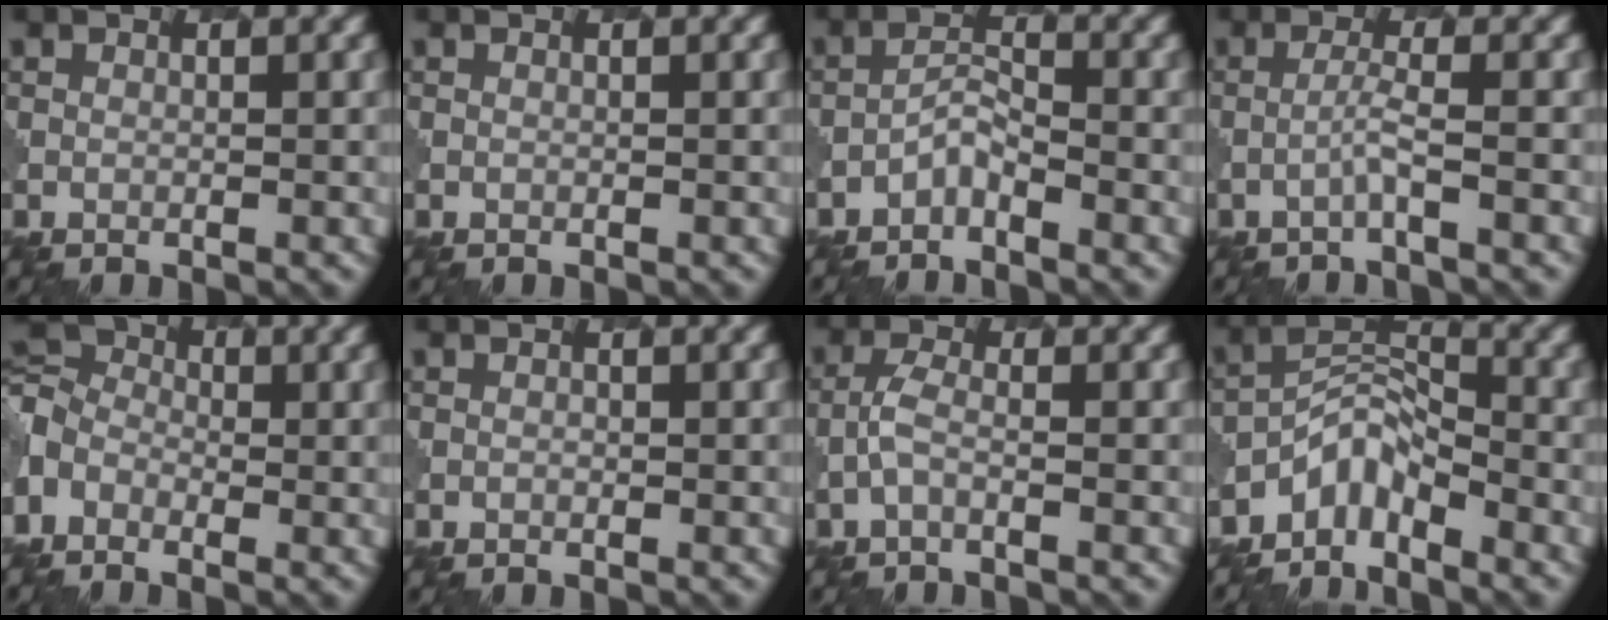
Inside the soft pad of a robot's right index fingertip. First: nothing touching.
{"total": 0.0}
{"total": 1.5, "force": [-1.3, 0.4, 0.8], "torque": [-0.018, 0.007, -0.028]}
{"total": 1.5, "force": [-0.6, -0.2, 1.3], "torque": [-0.024, 0.008, -0.021]}
{"total": 4.5, "force": [-1.9, 3.3, 2.5], "torque": [-0.057, 0.003, -0.057]}
{"total": 0.0}
{"total": 1.5, "force": [-0.7, 0.4, 1.3], "torque": [-0.032, 0.003, -0.021]}
{"total": 3.9, "force": [-3.0, 1.6, 1.7], "torque": [-0.021, 0.006, -0.069]}